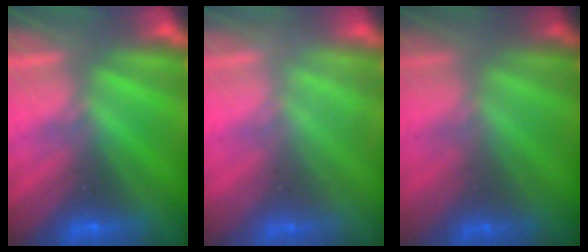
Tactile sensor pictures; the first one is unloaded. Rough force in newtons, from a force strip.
{"total": 2.6}
{"total": 1.8}